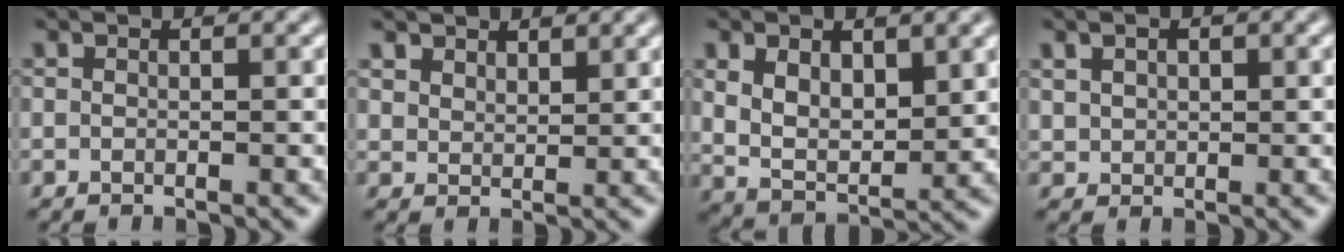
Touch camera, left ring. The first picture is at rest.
{"total": 2.7, "force": [2.3, 1.3, 0.5], "torque": [-0.023, -0.008, 0.049]}
{"total": 5.6, "force": [1.7, 3.3, 4.2], "torque": [-0.087, -0.013, 0.037]}
{"total": 2.2, "force": [1.1, 1.6, 1.1], "torque": [-0.025, 0.009, 0.018]}